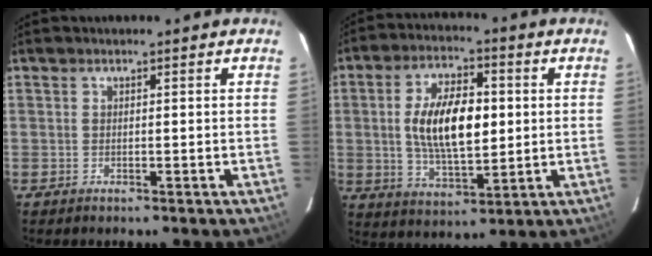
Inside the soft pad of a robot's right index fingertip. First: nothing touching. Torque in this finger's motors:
{"motor_torque": [1.13, 0.68, 0.78, 0.17]}